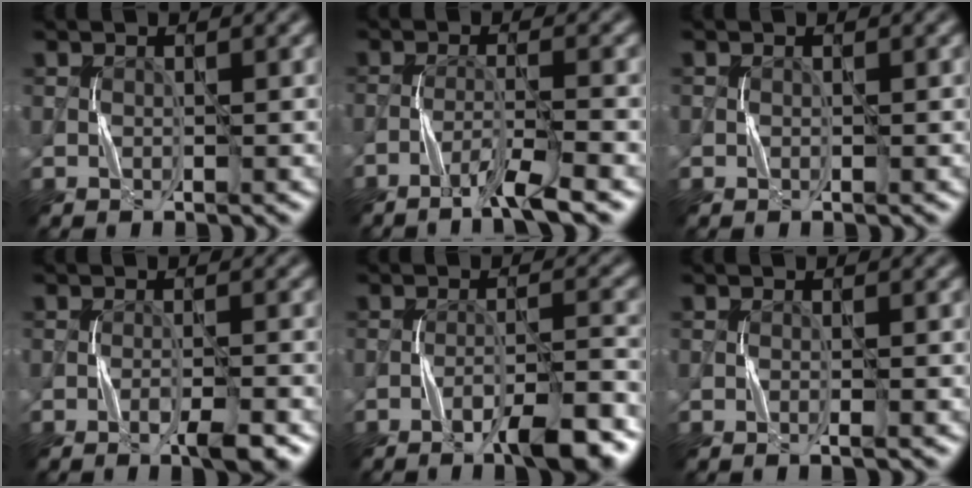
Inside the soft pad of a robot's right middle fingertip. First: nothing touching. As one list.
[{"total": 3.5, "force": [-2.4, -0.1, 2.5], "torque": [-0.039, 0.005, -0.056]}, {"total": 0.0}, {"total": 3.1, "force": [-2.1, 0.3, 2.3], "torque": [-0.039, 0.002, -0.035]}, {"total": 5.8, "force": [-4.1, 0.8, 4.1], "torque": [-0.061, 0.006, -0.062]}, {"total": 0.6, "force": [-0.2, -0.2, 0.5], "torque": [-0.008, -0.002, -0.004]}]